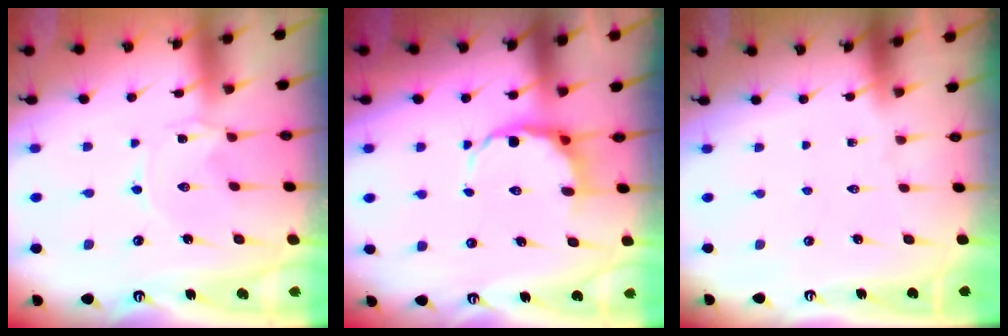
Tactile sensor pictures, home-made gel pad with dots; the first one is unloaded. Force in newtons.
{"total": 7.2, "press": 6.9, "slide": 2.0}
{"total": 0.0}